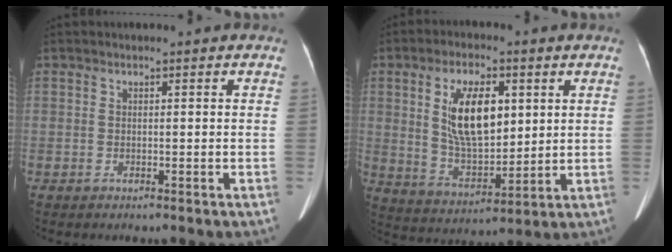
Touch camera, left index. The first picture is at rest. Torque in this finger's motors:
{"motor_torque": [1.64, -0.50, 0.98, 0.16]}